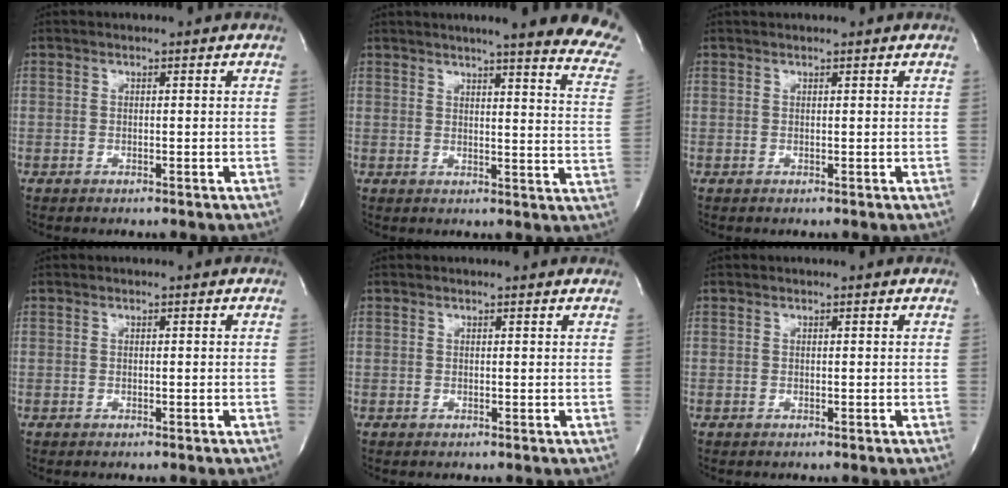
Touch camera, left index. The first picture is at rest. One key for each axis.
{"total": 20.5, "fx": 17.4, "fy": 1.4, "fz": 10.7, "tx": -0.132, "ty": -0.057, "tz": 0.188}
{"total": 1.5, "fx": 1.4, "fy": 0.2, "fz": 0.4, "tx": -0.009, "ty": 0.023, "tz": 0.023}
{"total": 0.0}
{"total": 1.8, "fx": 1.8, "fy": 0.2, "fz": 0.3, "tx": -0.014, "ty": 0.005, "tz": 0.014}
{"total": 0.0}